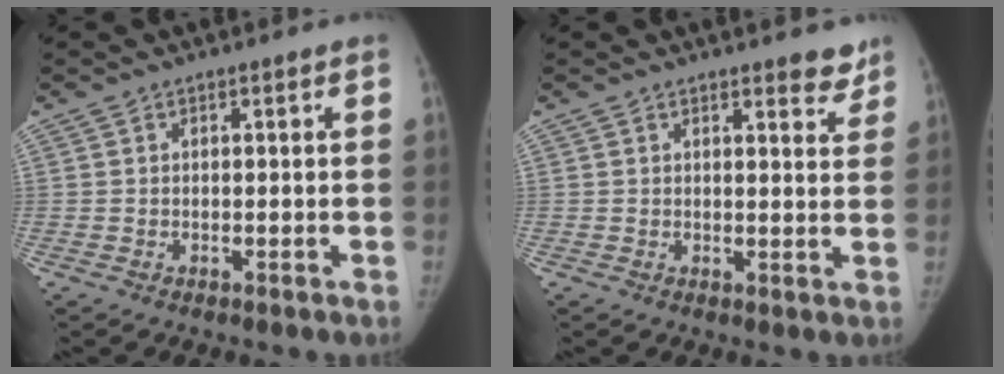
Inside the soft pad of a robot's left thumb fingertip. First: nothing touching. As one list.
[{"total": 3.7, "force": [3.0, 1.3, 1.6], "torque": [0.002, -0.019, 0.032]}]